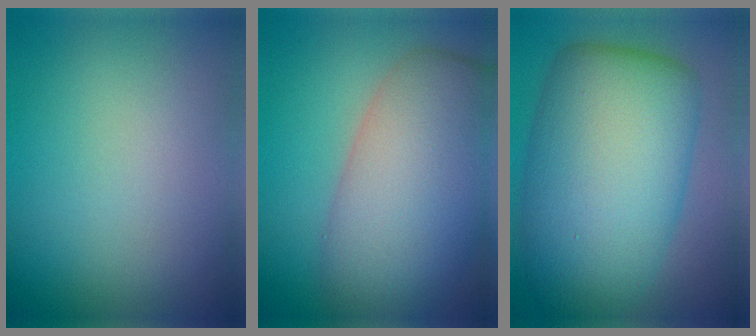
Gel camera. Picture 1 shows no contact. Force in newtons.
{"total": 10.8, "press": 10.8, "slide": 0.4}
{"total": 13.3, "press": 13.3, "slide": 0.1}